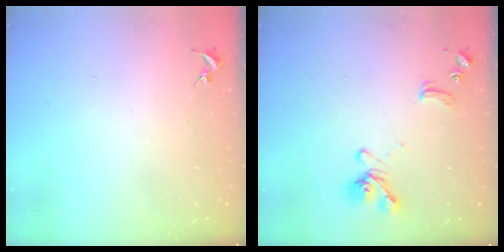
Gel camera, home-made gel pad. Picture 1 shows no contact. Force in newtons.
{"total": 11.8, "press": 11.7, "slide": 1.4}